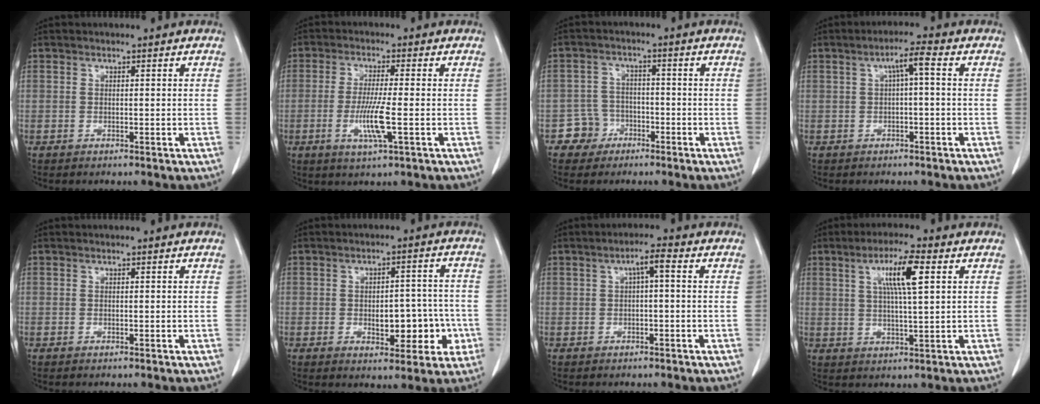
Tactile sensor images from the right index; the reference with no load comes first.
{"total": 7.0, "force": [-1.8, 0.2, 6.8], "torque": [-0.132, -0.015, -0.033]}
{"total": 5.0, "force": [-2.5, 4.2, 0.0], "torque": [0.009, 0.016, -0.042]}
{"total": 3.8, "force": [0.7, 0.6, 3.7], "torque": [-0.067, 0.013, 0.011]}
{"total": 0.0}
{"total": 8.7, "force": [-2.0, 4.4, 7.2], "torque": [-0.086, 0.023, -0.015]}
{"total": 3.3, "force": [0.7, 0.8, 3.2], "torque": [-0.056, 0.013, 0.011]}
{"total": 8.3, "force": [2.9, 0.9, 7.7], "torque": [-0.140, 0.008, 0.052]}